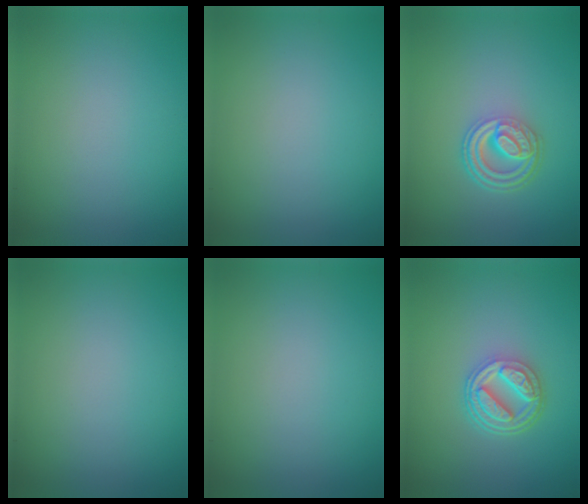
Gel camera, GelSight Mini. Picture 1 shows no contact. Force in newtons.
{"total": 0.0}
{"total": 4.5, "press": 3.3, "slide": 3.0}
{"total": 0.0}
{"total": 0.0}
{"total": 4.8, "press": 3.7, "slide": 3.1}